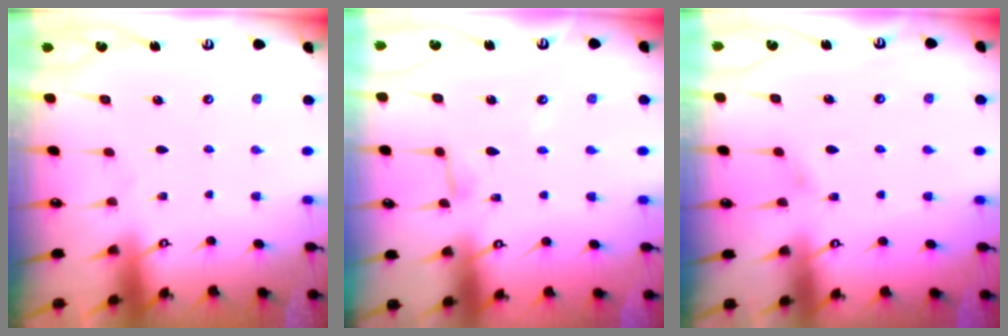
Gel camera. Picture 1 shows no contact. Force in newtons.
{"total": 7.8, "press": 7.7, "slide": 0.6}
{"total": 5.2, "press": 5.1, "slide": 0.6}